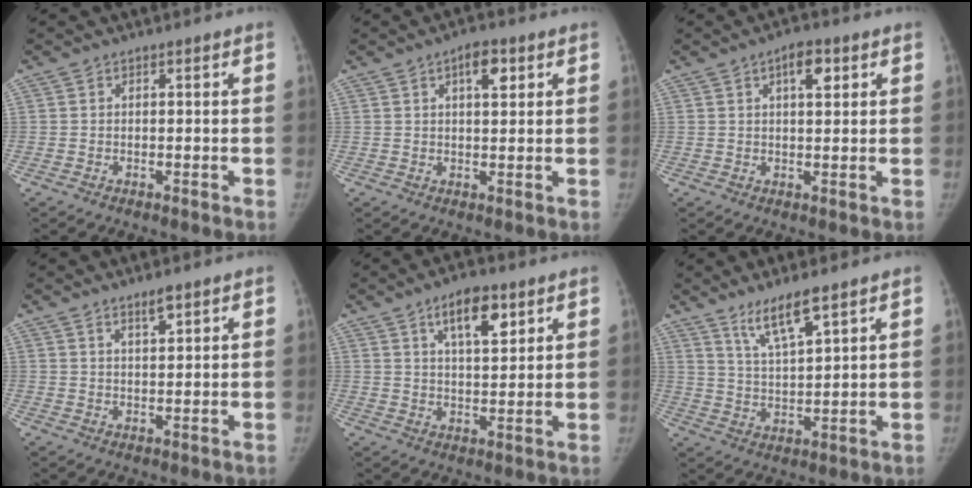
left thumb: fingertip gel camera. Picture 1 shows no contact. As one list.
[{"total": 4.8, "force": [2.2, 2.1, 3.7], "torque": [-0.046, -0.005, 0.031]}, {"total": 4.8, "force": [2.1, 2.1, 3.7], "torque": [-0.047, -0.004, 0.030]}, {"total": 2.9, "force": [2.2, 0.6, 1.8], "torque": [-0.028, -0.017, 0.041]}, {"total": 8.7, "force": [4.8, 3.5, 6.4], "torque": [-0.084, -0.026, 0.078]}, {"total": 7.9, "force": [5.6, 1.3, 5.4], "torque": [-0.100, -0.039, 0.112]}]